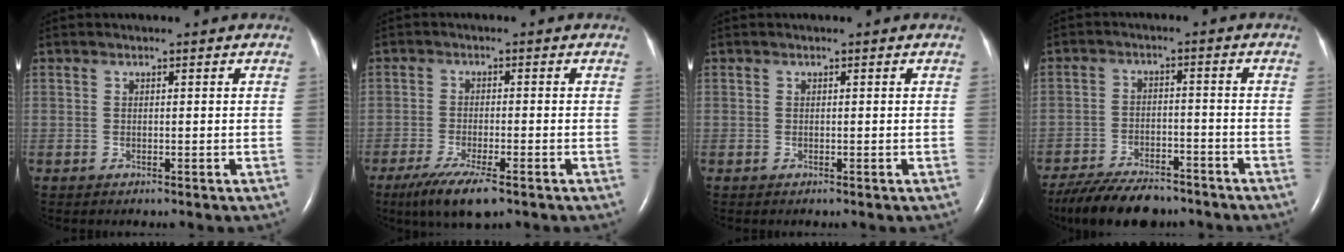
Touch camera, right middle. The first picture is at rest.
{"total": 7.4, "force": [-4.8, 1.3, 5.4], "torque": [-0.101, -0.019, -0.078]}
{"total": 0.0}
{"total": 12.9, "force": [-10.8, 4.1, 5.7], "torque": [-0.096, -0.011, -0.169]}